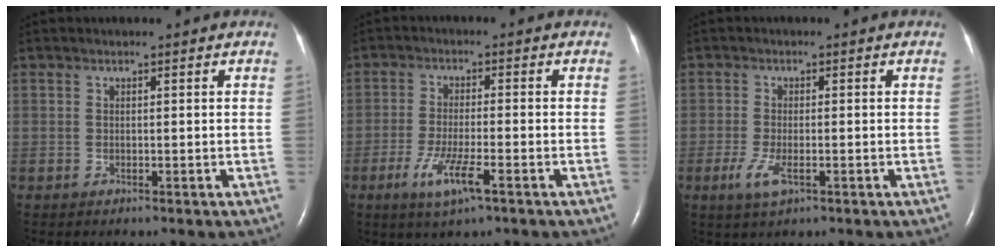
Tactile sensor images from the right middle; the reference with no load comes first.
{"total": 6.2, "force": [-3.1, 0.6, 5.4], "torque": [-0.107, -0.011, -0.056]}
{"total": 3.7, "force": [-1.5, 1.1, 3.2], "torque": [-0.076, -0.008, -0.027]}